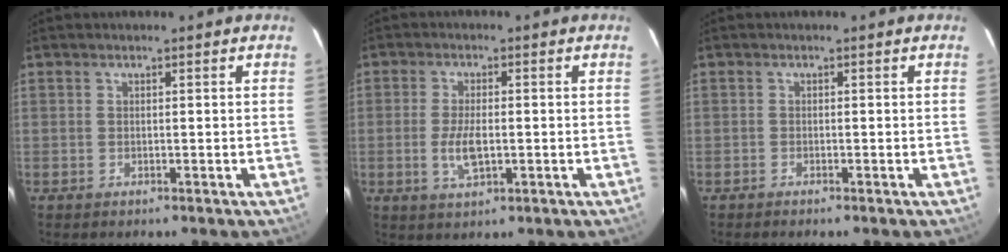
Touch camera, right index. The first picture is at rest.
{"total": 5.4, "force": [-1.1, 2.3, 4.8], "torque": [-0.100, -0.005, -0.019]}
{"total": 0.7, "force": [-0.6, 0.1, 0.2], "torque": [-0.008, -0.001, -0.012]}